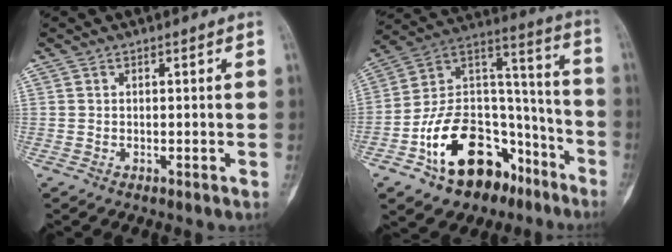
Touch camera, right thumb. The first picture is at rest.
{"total": 24.2, "force": [-12.8, 14.9, 14.1], "torque": [-0.204, 0.106, -0.205]}